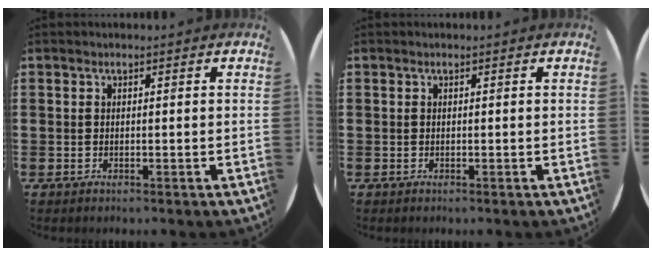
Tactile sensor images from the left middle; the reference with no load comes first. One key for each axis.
{"total": 0.0}